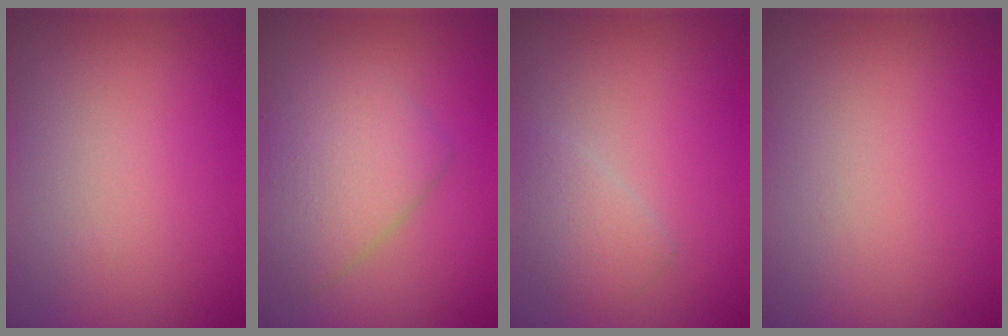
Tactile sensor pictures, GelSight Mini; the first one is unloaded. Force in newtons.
{"total": 4.1, "press": 4.1, "slide": 0.1}
{"total": 1.7, "press": 1.7, "slide": 0.1}
{"total": 0.0}